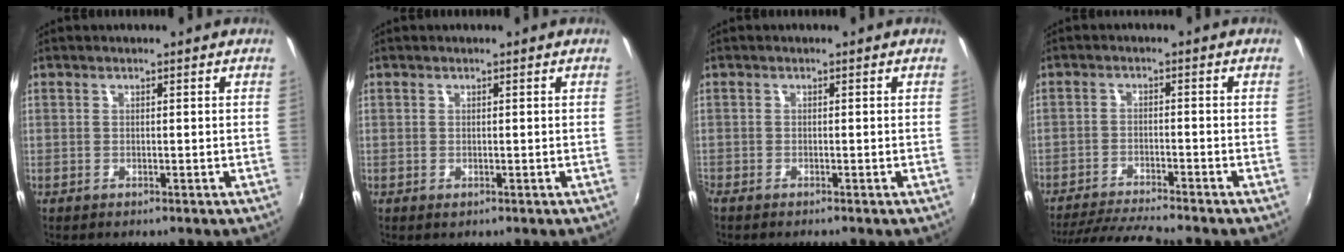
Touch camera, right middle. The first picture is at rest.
{"total": 0.0}
{"total": 0.8, "force": [-0.8, 0.0, 0.2], "torque": [-0.003, -0.005, -0.018]}
{"total": 9.6, "force": [-8.8, 0.1, 3.7], "torque": [-0.093, -0.010, -0.154]}